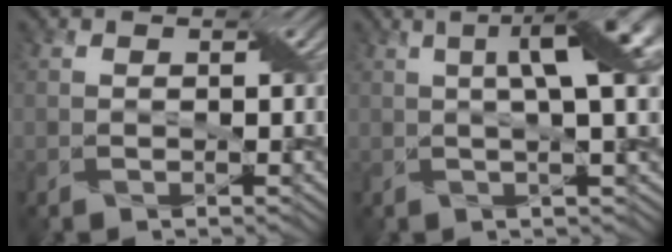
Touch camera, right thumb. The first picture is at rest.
{"total": 8.9, "force": [2.1, 2.2, 8.3], "torque": [-0.106, 0.023, 0.022]}